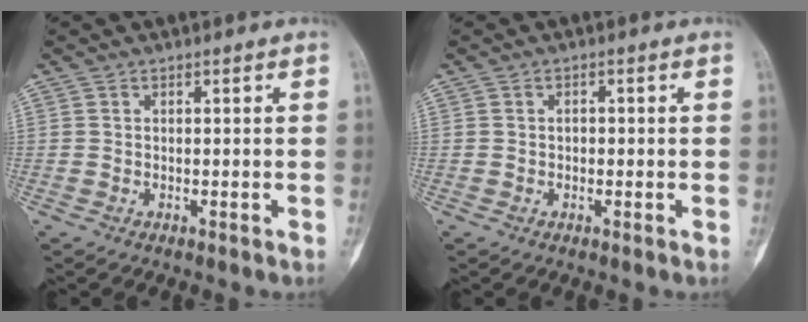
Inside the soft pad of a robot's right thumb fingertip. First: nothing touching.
{"total": 0.9, "force": [-0.1, 0.7, 0.5], "torque": [-0.003, 0.003, -0.004]}